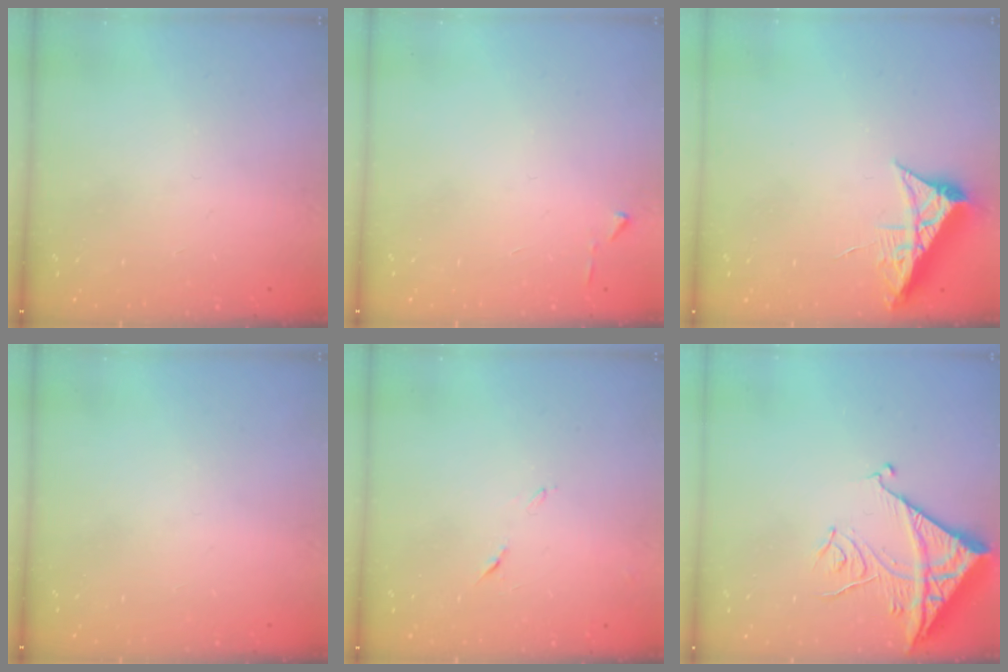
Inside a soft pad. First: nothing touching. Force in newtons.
{"total": 3.9, "press": 3.9, "slide": 0.5}
{"total": 7.1, "press": 7.1, "slide": 0.8}
{"total": 0.0}
{"total": 6.1, "press": 6.1, "slide": 0.6}
{"total": 13.7, "press": 13.6, "slide": 1.1}